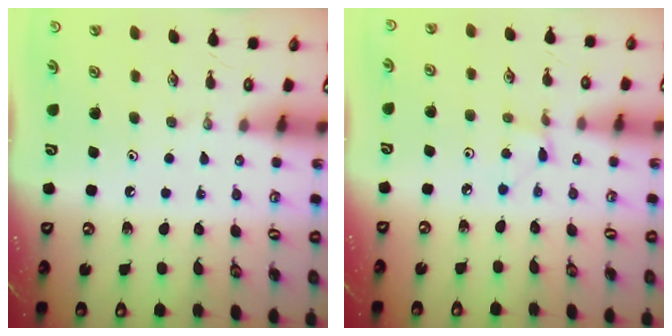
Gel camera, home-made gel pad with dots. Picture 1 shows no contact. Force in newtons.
{"total": 1.4, "press": 1.4, "slide": 0.2}